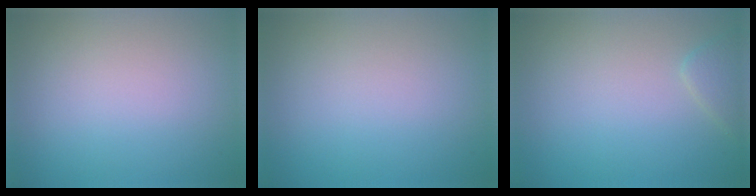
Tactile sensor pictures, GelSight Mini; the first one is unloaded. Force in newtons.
{"total": 0.0}
{"total": 1.4, "press": 1.4, "slide": 0.1}